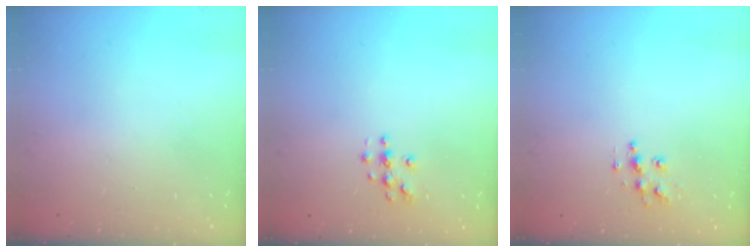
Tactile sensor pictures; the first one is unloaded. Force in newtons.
{"total": 3.8, "press": 3.8, "slide": 0.4}
{"total": 7.5, "press": 7.5, "slide": 0.1}